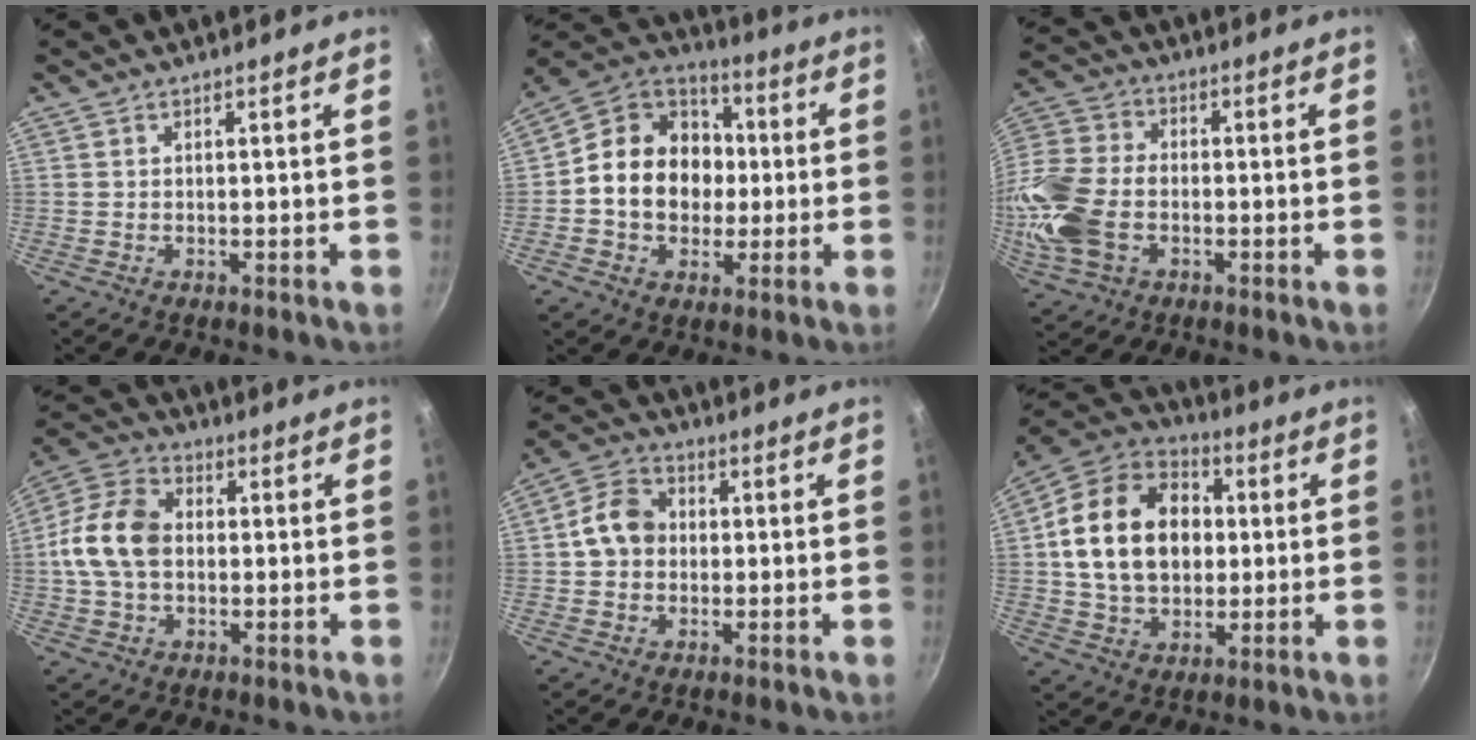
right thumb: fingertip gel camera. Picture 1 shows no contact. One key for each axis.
{"total": 17.5, "fx": -0.2, "fy": 14.3, "fz": 10.0, "tx": -0.132, "ty": 0.031, "tz": -0.017}
{"total": 16.7, "fx": -3.6, "fy": 11.6, "fz": 11.4, "tx": -0.245, "ty": 0.025, "tz": -0.076}
{"total": 12.9, "fx": 0.0, "fy": 9.2, "fz": 9.0, "tx": -0.152, "ty": 0.026, "tz": -0.015}
{"total": 8.3, "fx": 0.2, "fy": 6.8, "fz": 4.6, "tx": -0.056, "ty": 0.019, "tz": -0.013}
{"total": 21.1, "fx": 2.1, "fy": 15.6, "fz": 14.0, "tx": -0.219, "ty": 0.025, "tz": 0.030}